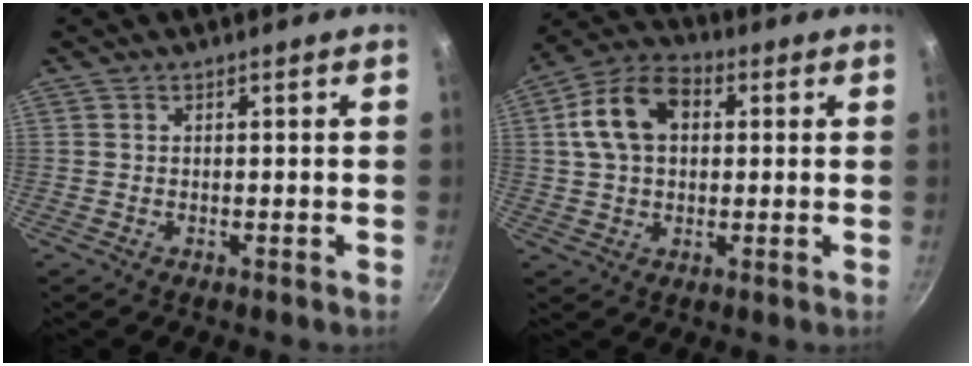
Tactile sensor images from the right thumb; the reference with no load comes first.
{"total": 12.2, "force": [2.5, 8.4, 8.6], "torque": [-0.135, 0.022, 0.029]}